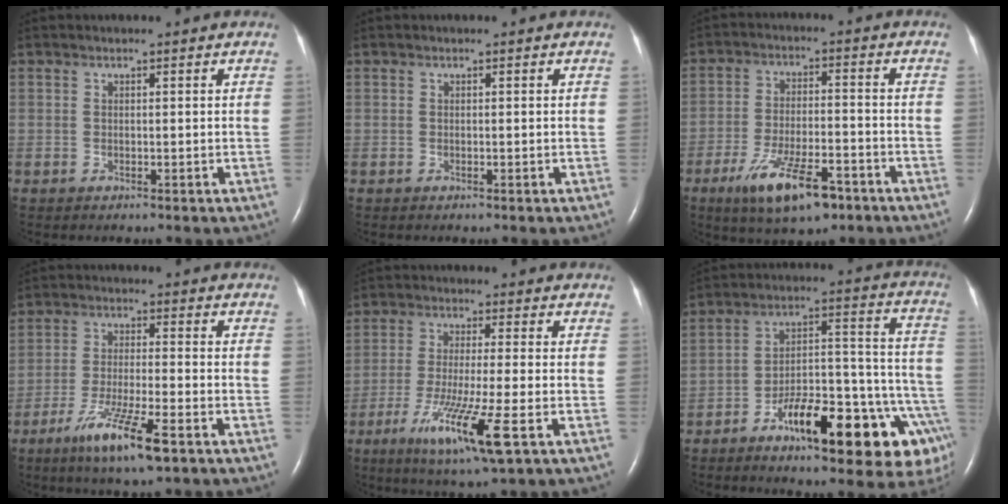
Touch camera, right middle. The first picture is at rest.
{"total": 0.0}
{"total": 11.2, "force": [-6.8, 3.2, 8.3], "torque": [-0.156, -0.015, -0.111]}
{"total": 10.0, "force": [-5.9, 0.6, 8.0], "torque": [-0.156, -0.023, -0.104]}
{"total": 11.3, "force": [-5.1, -0.1, 10.0], "torque": [-0.195, -0.035, -0.088]}
{"total": 22.6, "force": [-12.3, 5.2, 18.3], "torque": [-0.173, 0.044, -0.173]}